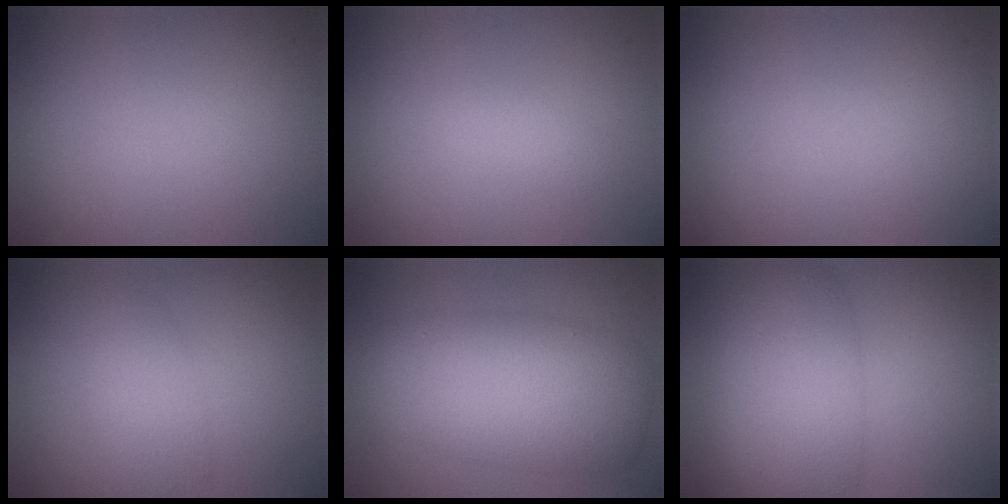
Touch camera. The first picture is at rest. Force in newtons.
{"total": 1.1, "press": 1.1, "slide": 0.1}
{"total": 0.0}
{"total": 2.5, "press": 2.4, "slide": 0.2}
{"total": 8.6, "press": 8.6, "slide": 0.7}
{"total": 6.8, "press": 6.8, "slide": 0.4}